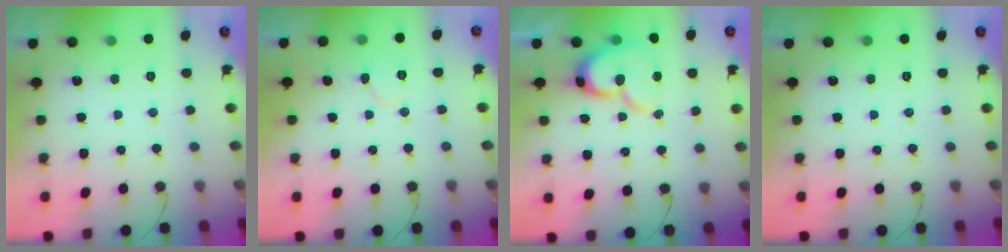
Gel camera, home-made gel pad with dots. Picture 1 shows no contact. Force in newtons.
{"total": 4.6, "press": 4.5, "slide": 0.5}
{"total": 14.7, "press": 14.6, "slide": 1.4}
{"total": 0.0}